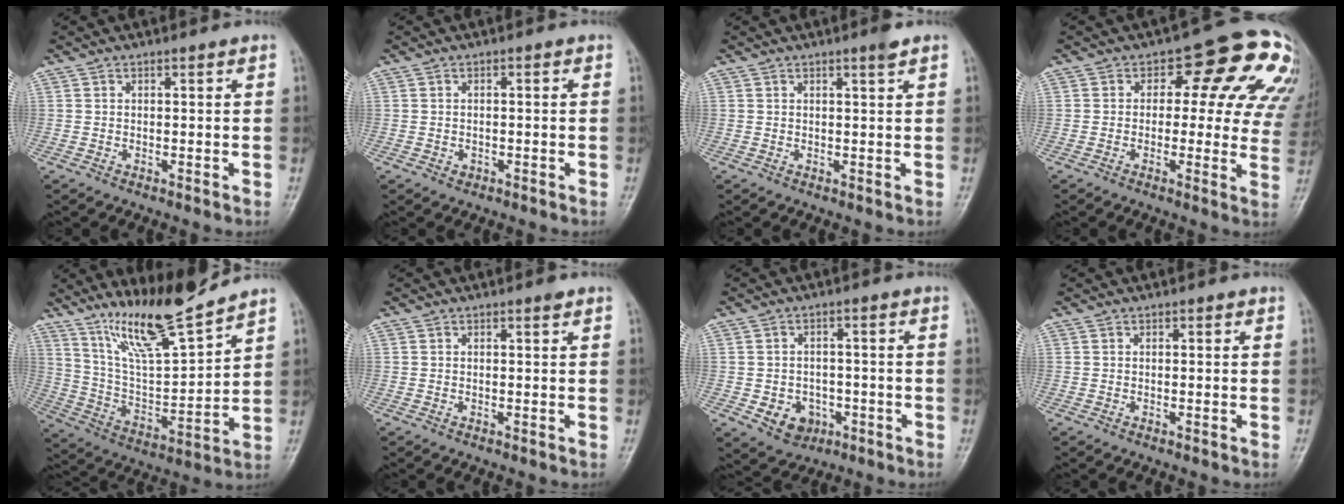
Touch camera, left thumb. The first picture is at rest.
{"total": 1.1, "force": [-0.4, 0.9, 0.2], "torque": [0.002, 0.005, -0.007]}
{"total": 1.6, "force": [1.1, -0.1, 1.1], "torque": [-0.017, -0.008, 0.018]}
{"total": 15.8, "force": [5.1, 8.9, 11.9], "torque": [-0.082, 0.004, 0.040]}
{"total": 14.3, "force": [12.0, 1.3, 7.8], "torque": [-0.128, -0.076, 0.230]}
{"total": 0.6, "force": [0.4, 0.1, 0.4], "torque": [-0.007, -0.001, 0.005]}
{"total": 6.5, "force": [-2.2, 5.4, 2.9], "torque": [-0.019, 0.016, -0.026]}
{"total": 0.0}